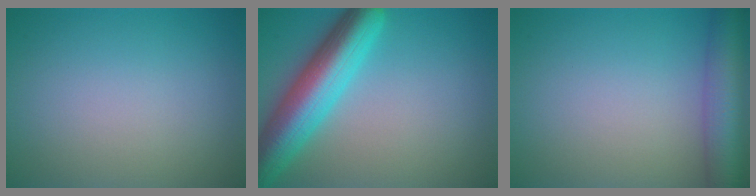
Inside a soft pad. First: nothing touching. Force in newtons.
{"total": 8.5, "press": 8.4, "slide": 0.5}
{"total": 6.3, "press": 6.3, "slide": 0.2}